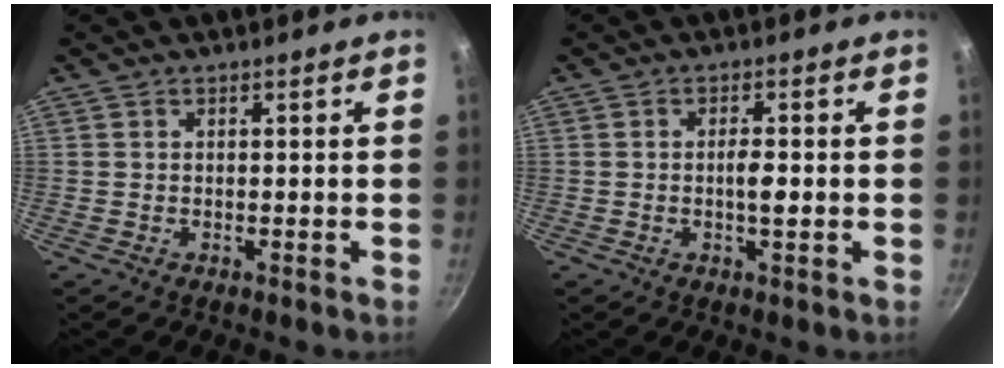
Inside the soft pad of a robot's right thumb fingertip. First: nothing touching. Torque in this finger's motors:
{"motor_torque": [2.57, 2.44, 0.33, -0.15, 0.00]}